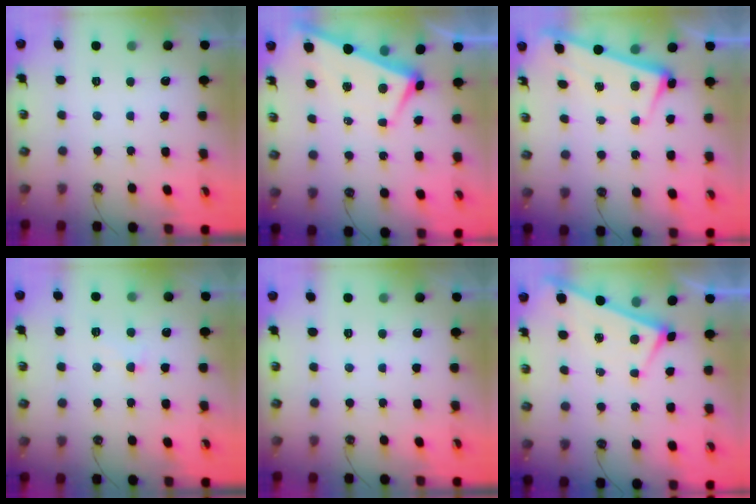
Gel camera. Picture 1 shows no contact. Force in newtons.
{"total": 2.5, "press": 2.4, "slide": 0.7}
{"total": 2.4, "press": 2.2, "slide": 0.9}
{"total": 2.3, "press": 2.2, "slide": 0.6}
{"total": 0.0}
{"total": 1.0, "press": 0.9, "slide": 0.4}